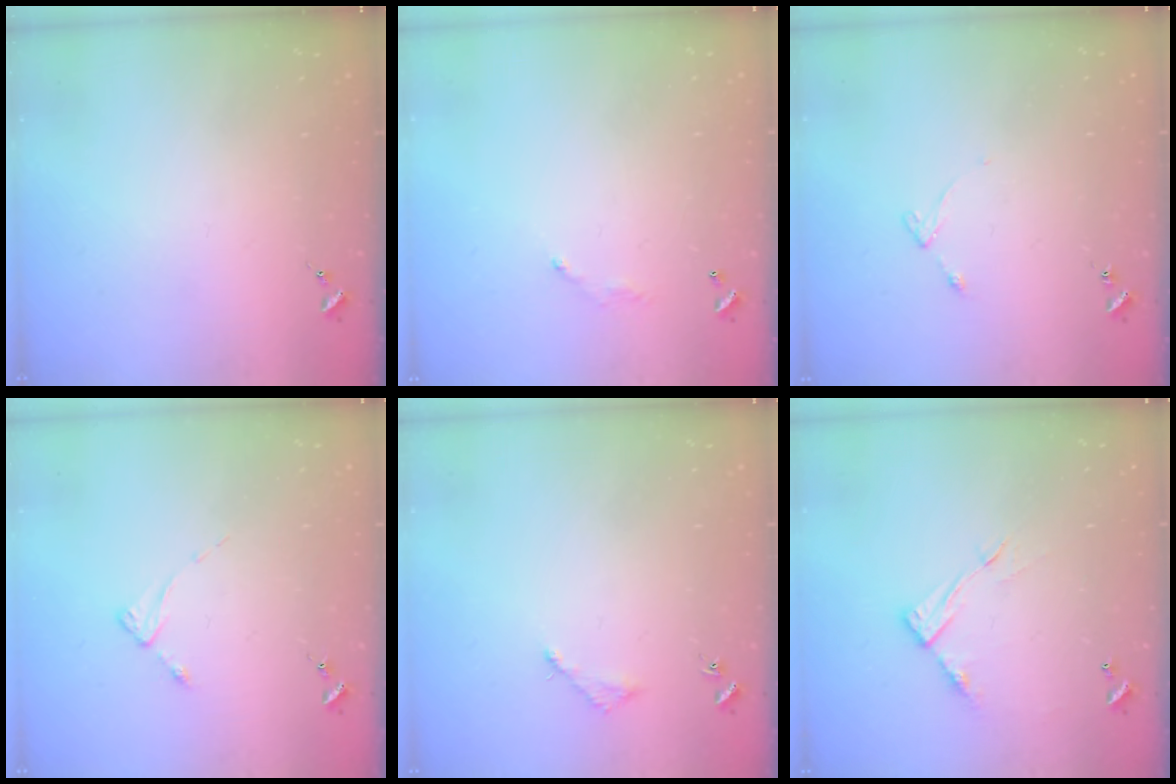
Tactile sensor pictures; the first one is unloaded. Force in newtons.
{"total": 4.0, "press": 4.0, "slide": 0.2}
{"total": 4.3, "press": 4.2, "slide": 0.5}
{"total": 2.4, "press": 2.4, "slide": 0.3}
{"total": 3.0, "press": 3.0, "slide": 0.4}
{"total": 10.0, "press": 10.0, "slide": 0.5}